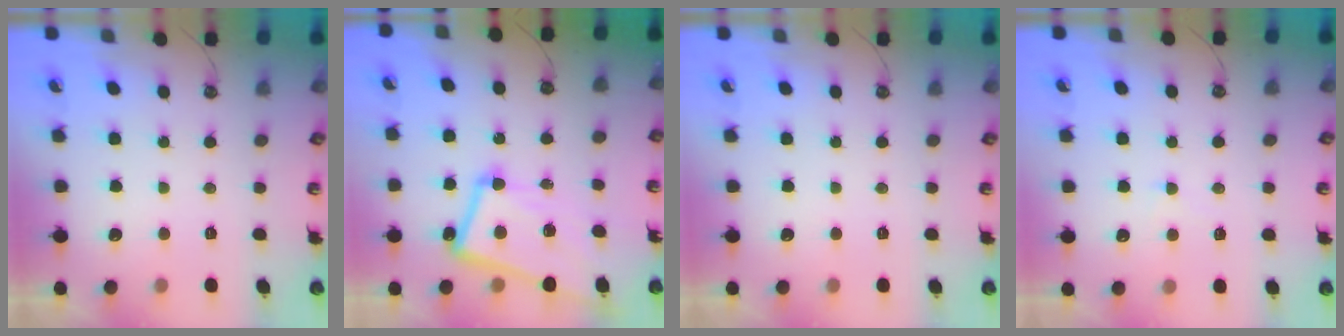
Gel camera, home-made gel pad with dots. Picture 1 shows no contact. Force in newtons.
{"total": 10.7, "press": 10.5, "slide": 1.7}
{"total": 0.0}
{"total": 1.4, "press": 1.3, "slide": 0.5}